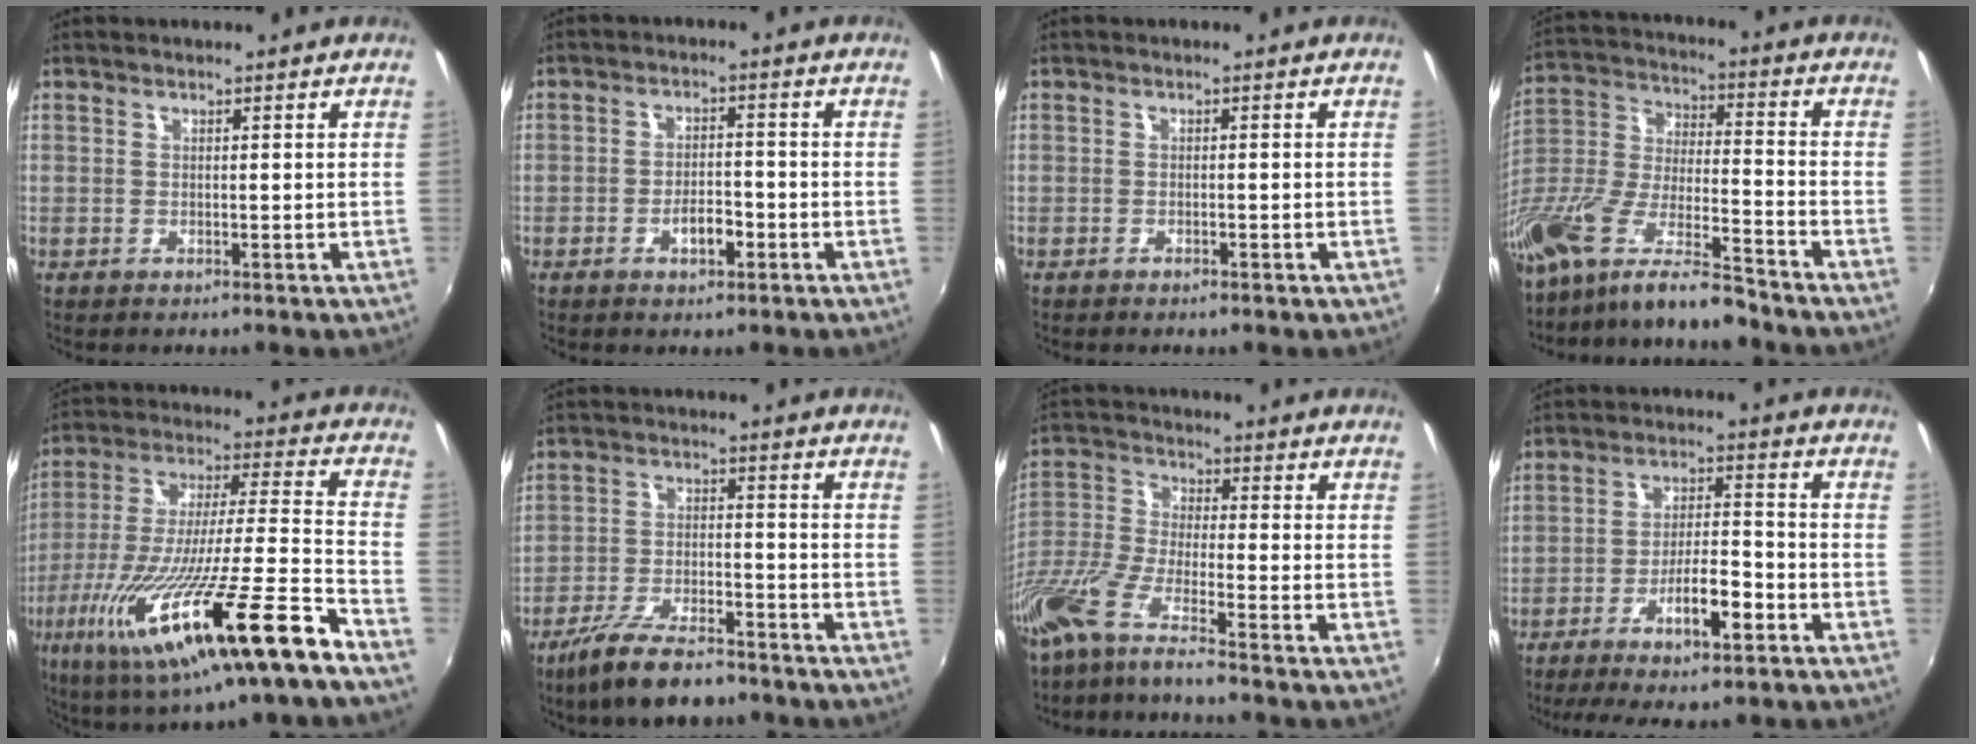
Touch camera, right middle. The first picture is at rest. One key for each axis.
{"total": 3.7, "fx": -1.9, "fy": 1.5, "fz": 2.9, "tx": -0.052, "ty": 0.003, "tz": -0.027}
{"total": 1.2, "fx": -0.9, "fy": 0.5, "fz": 0.6, "tx": -0.010, "ty": 0.000, "tz": -0.011}
{"total": 17.4, "fx": -13.5, "fy": 2.8, "fz": 10.6, "tx": -0.217, "ty": -0.028, "tz": -0.259}
{"total": 25.9, "fx": -14.2, "fy": 1.6, "fz": 21.6, "tx": -0.378, "ty": -0.071, "tz": -0.238}
{"total": 11.4, "fx": -8.9, "fy": 3.1, "fz": 6.3, "tx": -0.141, "ty": -0.021, "tz": -0.158}
{"total": 10.6, "fx": -7.8, "fy": 0.2, "fz": 7.1, "tx": -0.150, "ty": -0.024, "tz": -0.156}
{"total": 9.3, "fx": -5.3, "fy": 1.7, "fz": 7.5, "tx": -0.146, "ty": 0.003, "tz": -0.088}